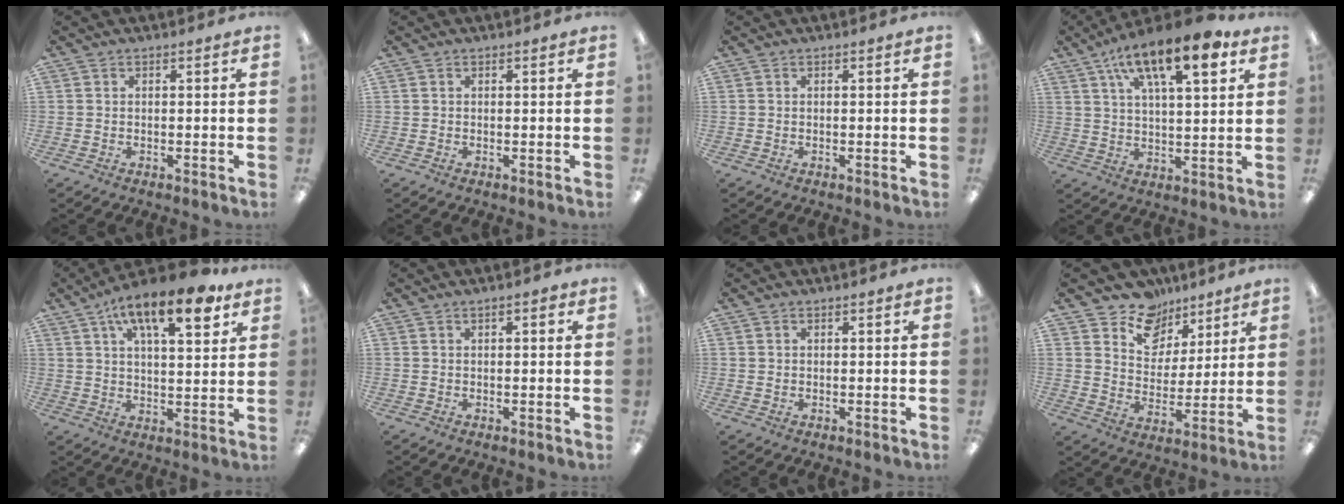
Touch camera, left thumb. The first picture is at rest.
{"total": 0.0}
{"total": 0.0}
{"total": 16.6, "force": [9.1, 5.9, 12.5], "torque": [-0.193, -0.036, 0.147]}
{"total": 15.5, "force": [8.7, 5.8, 11.4], "torque": [-0.167, -0.039, 0.139]}
{"total": 1.4, "force": [0.6, 0.6, 1.1], "torque": [-0.015, 0.001, 0.008]}
{"total": 0.7, "force": [0.4, 0.5, 0.3], "torque": [-0.007, 0.003, 0.006]}
{"total": 11.1, "force": [8.3, 7.1, 1.8], "torque": [-0.036, -0.066, 0.157]}